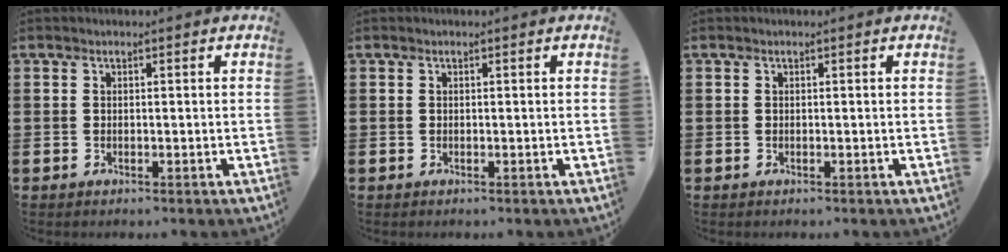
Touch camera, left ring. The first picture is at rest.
{"total": 0.0}
{"total": 0.0}